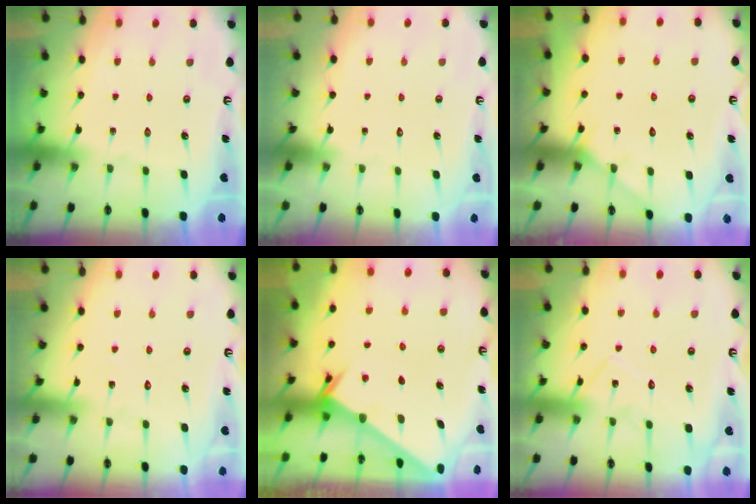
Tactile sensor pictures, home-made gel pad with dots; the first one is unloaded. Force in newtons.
{"total": 1.7, "press": 1.6, "slide": 0.1}
{"total": 3.3, "press": 3.3, "slide": 0.3}
{"total": 4.6, "press": 4.6, "slide": 0.6}
{"total": 2.4, "press": 2.4, "slide": 0.2}
{"total": 11.6, "press": 11.5, "slide": 0.6}